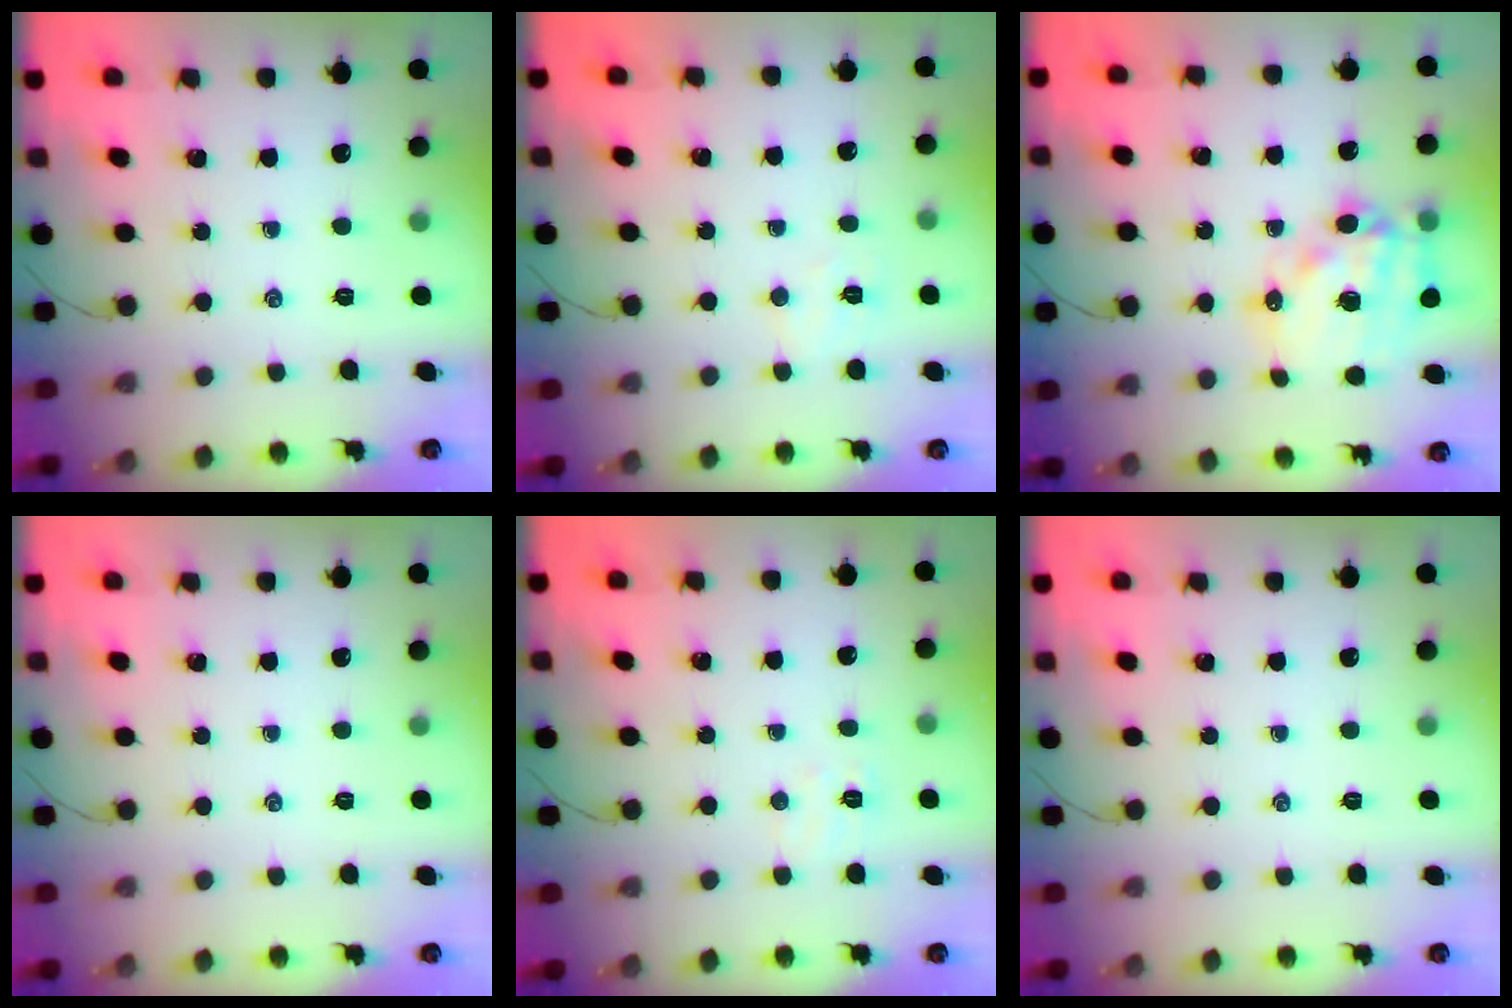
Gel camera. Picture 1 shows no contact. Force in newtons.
{"total": 4.1, "press": 4.0, "slide": 1.0}
{"total": 16.6, "press": 16.1, "slide": 3.7}
{"total": 0.0}
{"total": 4.9, "press": 4.8, "slide": 1.2}
{"total": 0.0}